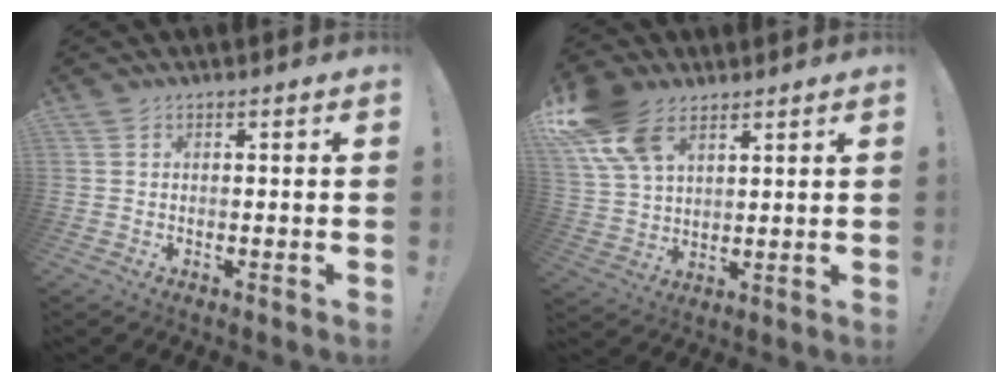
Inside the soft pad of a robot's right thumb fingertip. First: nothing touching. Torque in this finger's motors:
{"motor_torque": [0.46, 1.17, 1.30, 0.41, 0.26]}